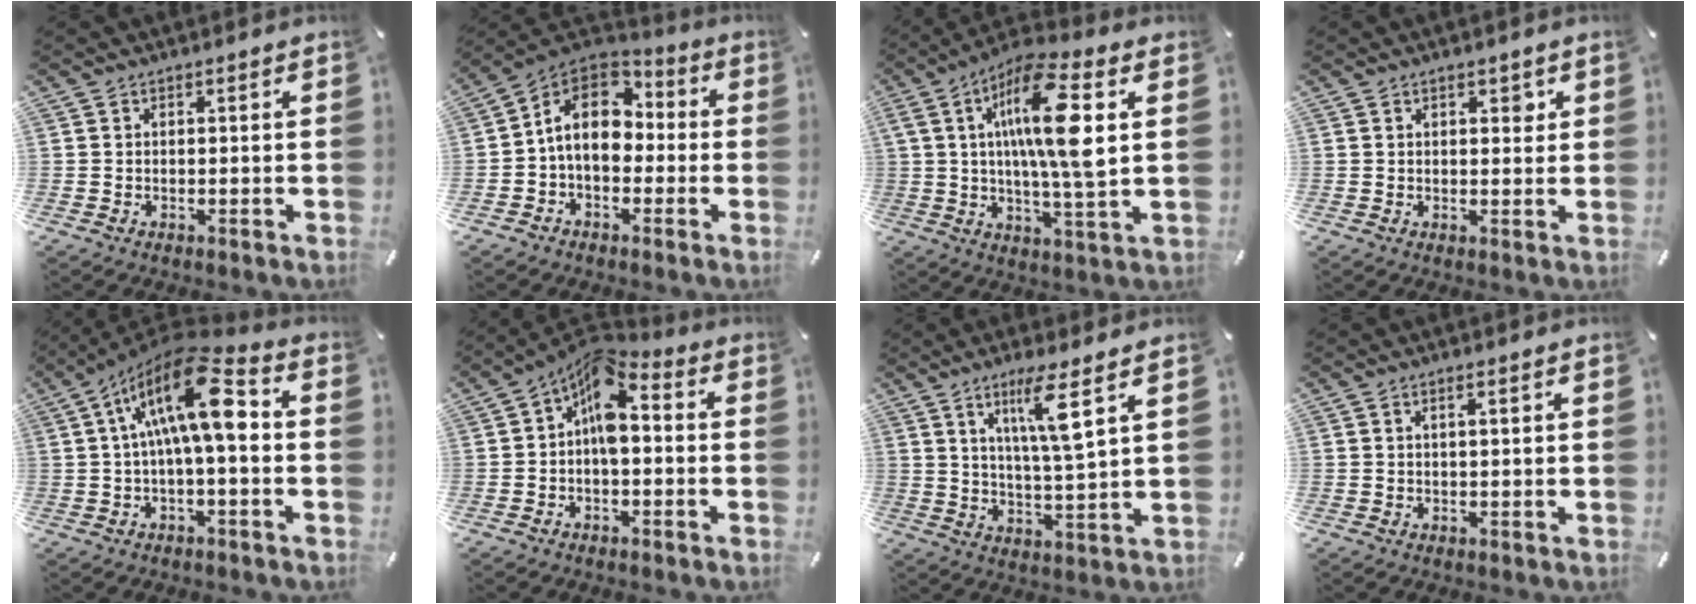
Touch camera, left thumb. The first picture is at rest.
{"total": 11.6, "force": [0.1, 8.7, 7.7], "torque": [-0.146, 0.011, 0.000]}
{"total": 17.3, "force": [4.1, 4.2, 16.2], "torque": [-0.311, -0.007, 0.054]}
{"total": 2.4, "force": [1.1, 1.3, 1.6], "torque": [-0.011, -0.005, 0.012]}
{"total": 18.2, "force": [3.4, 7.0, 16.5], "torque": [-0.283, -0.008, 0.049]}
{"total": 9.3, "force": [1.6, 4.9, 7.7], "torque": [-0.149, -0.027, 0.026]}
{"total": 9.7, "force": [4.9, 1.0, 8.3], "torque": [-0.151, -0.015, 0.078]}
{"total": 1.5, "force": [0.4, 0.1, 1.4], "torque": [-0.028, -0.002, 0.007]}